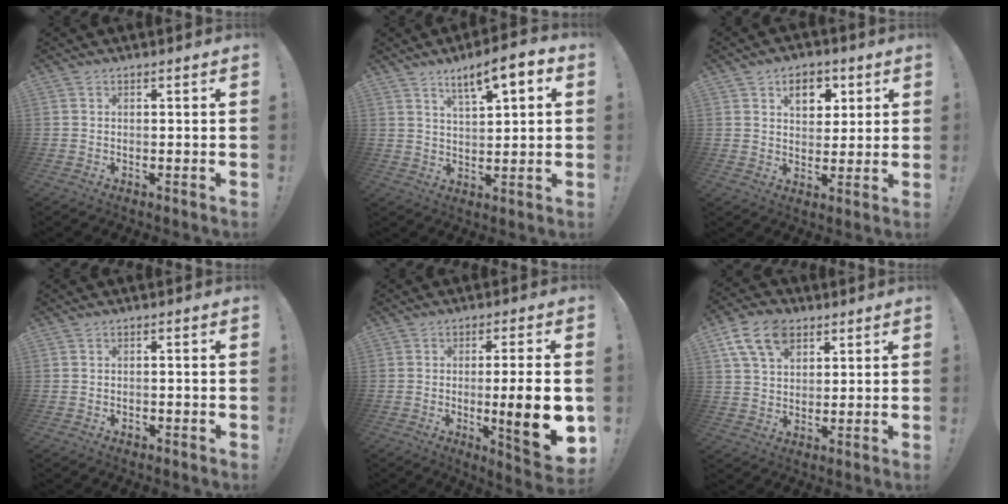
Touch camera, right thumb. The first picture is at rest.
{"total": 8.5, "force": [4.9, 2.1, 6.6], "torque": [-0.102, -0.024, 0.080]}
{"total": 8.7, "force": [4.1, 6.1, 4.7], "torque": [-0.056, -0.007, 0.072]}
{"total": 0.6, "force": [-0.5, 0.4, 0.1], "torque": [0.000, 0.003, -0.009]}
{"total": 14.0, "force": [-2.1, 1.9, 13.7], "torque": [-0.188, -0.003, -0.025]}
{"total": 12.6, "force": [6.6, 8.2, 7.0], "torque": [-0.129, -0.018, 0.125]}